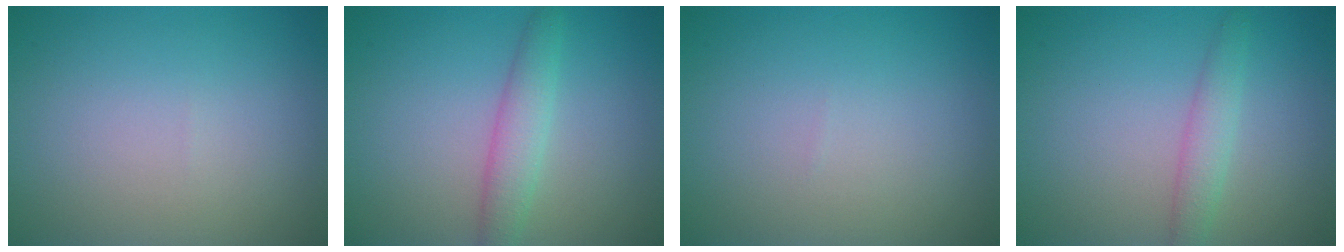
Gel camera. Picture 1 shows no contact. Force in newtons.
{"total": 2.7, "press": 2.7, "slide": 0.1}
{"total": 0.0}
{"total": 2.2, "press": 2.2, "slide": 0.1}